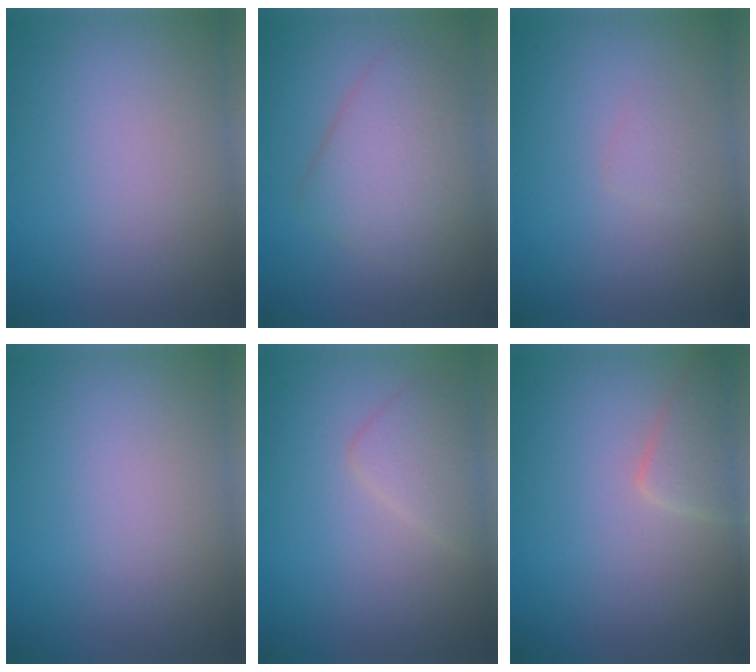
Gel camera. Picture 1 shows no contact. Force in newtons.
{"total": 4.6, "press": 4.6, "slide": 0.1}
{"total": 0.7, "press": 0.7, "slide": 0.0}
{"total": 0.0}
{"total": 2.2, "press": 2.2, "slide": 0.1}
{"total": 2.4, "press": 2.4, "slide": 0.1}